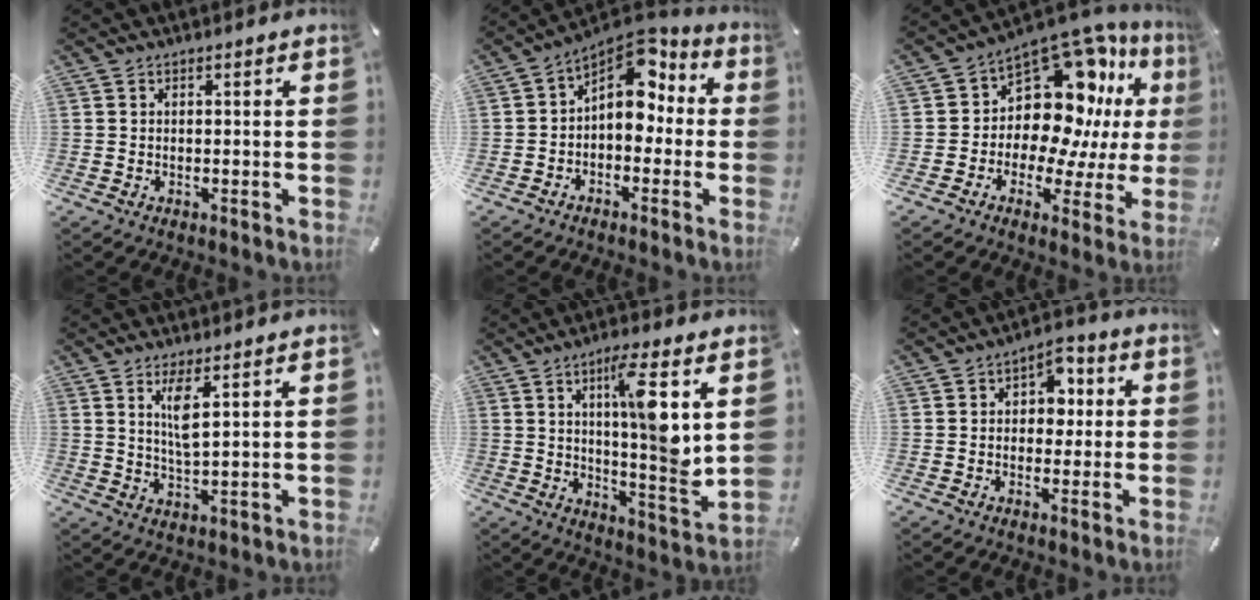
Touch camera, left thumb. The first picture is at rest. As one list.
[{"total": 9.4, "force": [3.2, 6.7, 5.8], "torque": [-0.081, -0.031, 0.056]}, {"total": 16.5, "force": [7.0, 10.7, 10.3], "torque": [-0.169, -0.086, 0.116]}, {"total": 5.7, "force": [2.9, 1.4, 4.7], "torque": [-0.095, -0.004, 0.049]}, {"total": 12.9, "force": [4.4, 1.6, 12.0], "torque": [-0.178, -0.028, 0.065]}, {"total": 6.2, "force": [0.1, 4.9, 3.7], "torque": [-0.045, 0.007, -0.005]}]